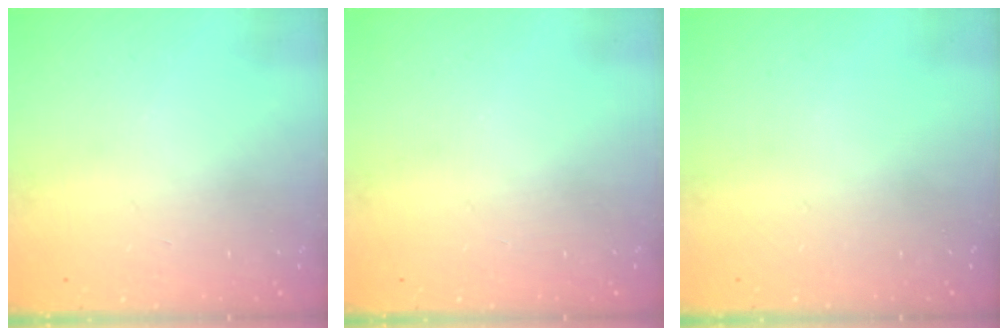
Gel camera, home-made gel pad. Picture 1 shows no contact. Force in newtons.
{"total": 0.0}
{"total": 0.0}